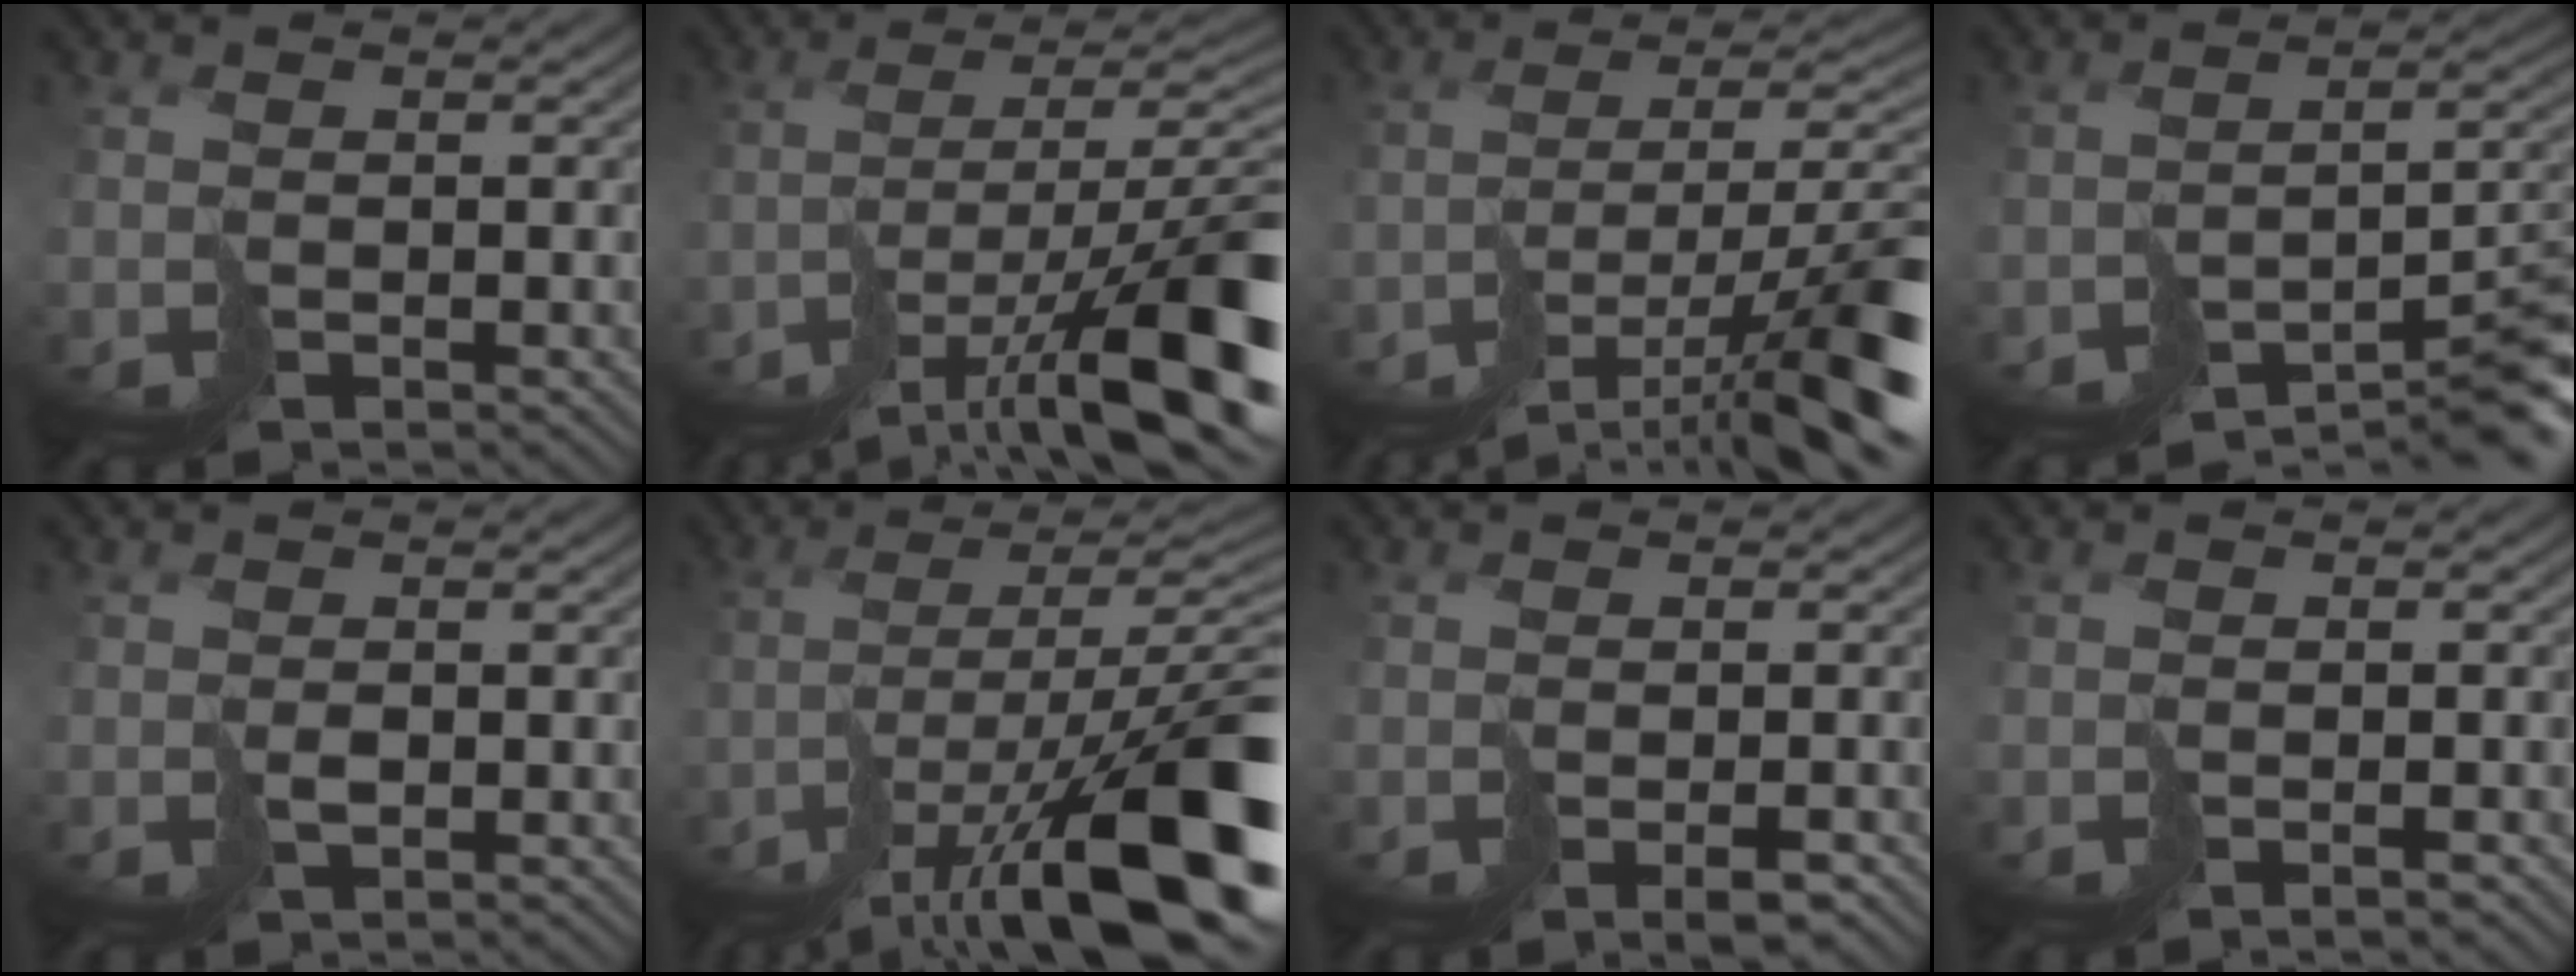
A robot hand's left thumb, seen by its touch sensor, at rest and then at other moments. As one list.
[{"total": 16.3, "force": [-8.2, 5.1, 13.2], "torque": [-0.212, -0.014, -0.135]}, {"total": 13.5, "force": [-7.3, 4.1, 10.5], "torque": [-0.170, -0.017, -0.117]}, {"total": 9.8, "force": [-7.0, 2.3, 6.4], "torque": [-0.099, -0.004, -0.111]}, {"total": 0.8, "force": [0.0, 0.5, 0.6], "torque": [-0.009, -0.001, 0.003]}, {"total": 18.0, "force": [-8.6, 5.7, 14.8], "torque": [-0.245, -0.019, -0.137]}, {"total": 2.7, "force": [-1.4, 0.5, 2.3], "torque": [-0.036, -0.002, -0.021]}, {"total": 1.6, "force": [-0.9, 0.1, 1.3], "torque": [-0.017, 0.001, -0.019]}]